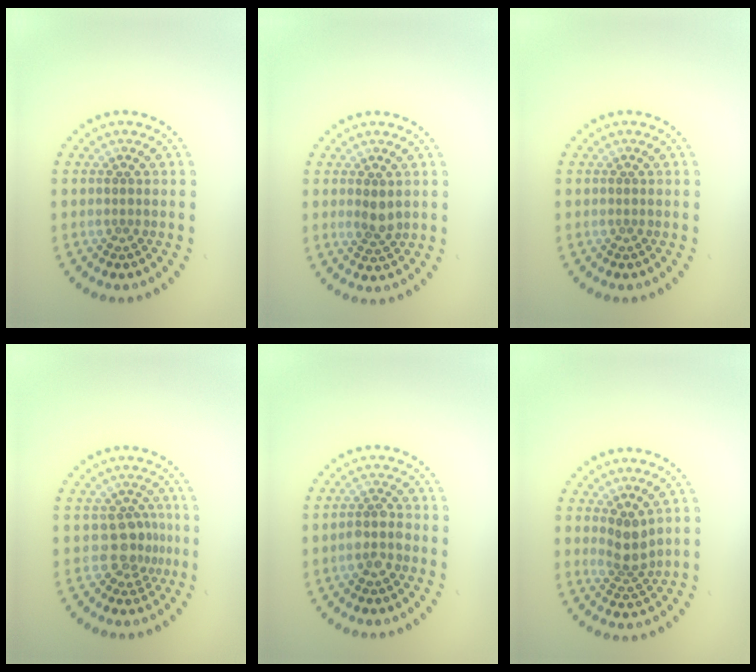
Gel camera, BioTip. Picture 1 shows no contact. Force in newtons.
{"total": 1.9, "press": 1.8, "slide": 0.6}
{"total": 0.0}
{"total": 2.6, "press": 2.0, "slide": 1.6}
{"total": 2.3, "press": 2.1, "slide": 1.0}
{"total": 2.6, "press": 2.1, "slide": 1.5}